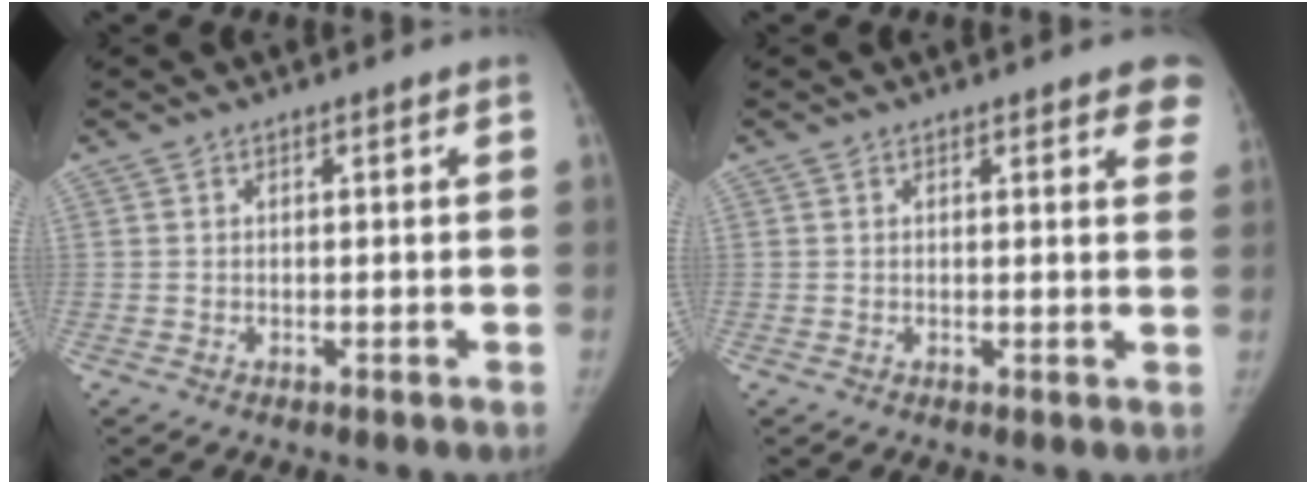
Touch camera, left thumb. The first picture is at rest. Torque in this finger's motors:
{"motor_torque": [0.16, -0.12, 0.49, -0.48, 0.07]}